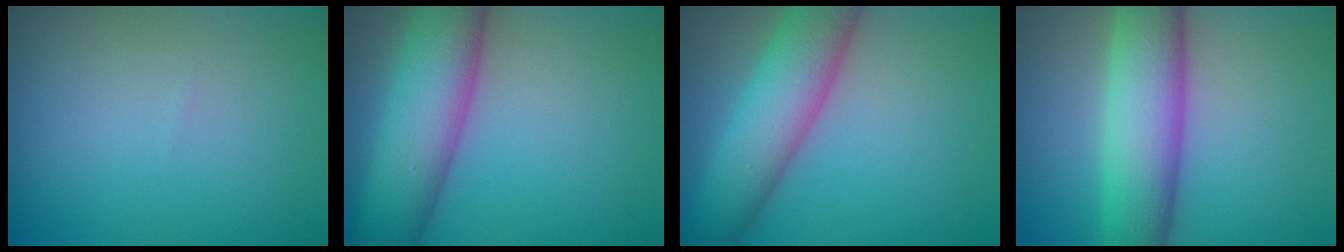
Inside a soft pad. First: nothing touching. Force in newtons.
{"total": 8.0, "press": 8.0, "slide": 0.2}
{"total": 6.9, "press": 6.9, "slide": 0.2}
{"total": 7.6, "press": 7.6, "slide": 0.5}